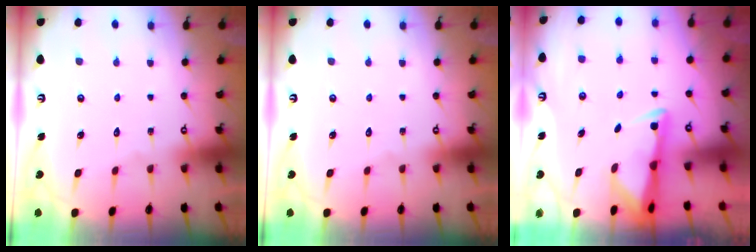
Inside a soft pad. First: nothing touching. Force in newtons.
{"total": 0.0}
{"total": 3.0, "press": 2.9, "slide": 0.5}